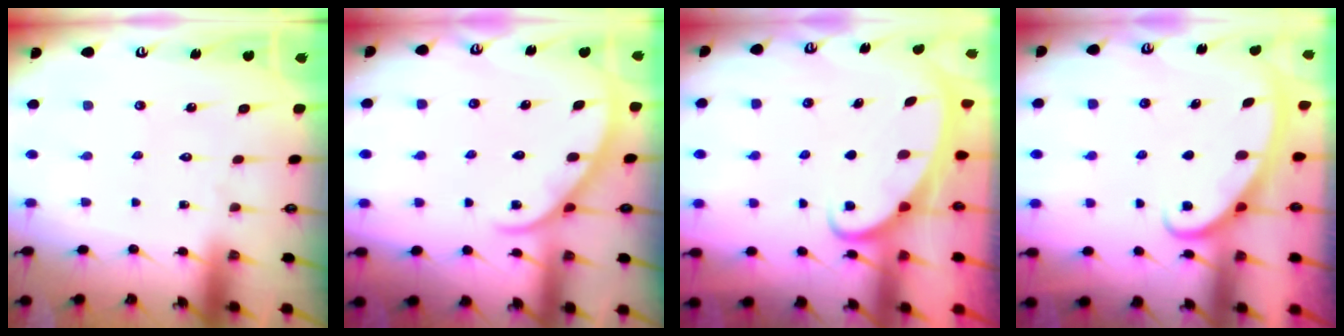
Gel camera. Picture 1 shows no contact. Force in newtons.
{"total": 2.7, "press": 2.6, "slide": 0.3}
{"total": 2.3, "press": 2.3, "slide": 0.3}
{"total": 2.8, "press": 2.8, "slide": 0.4}